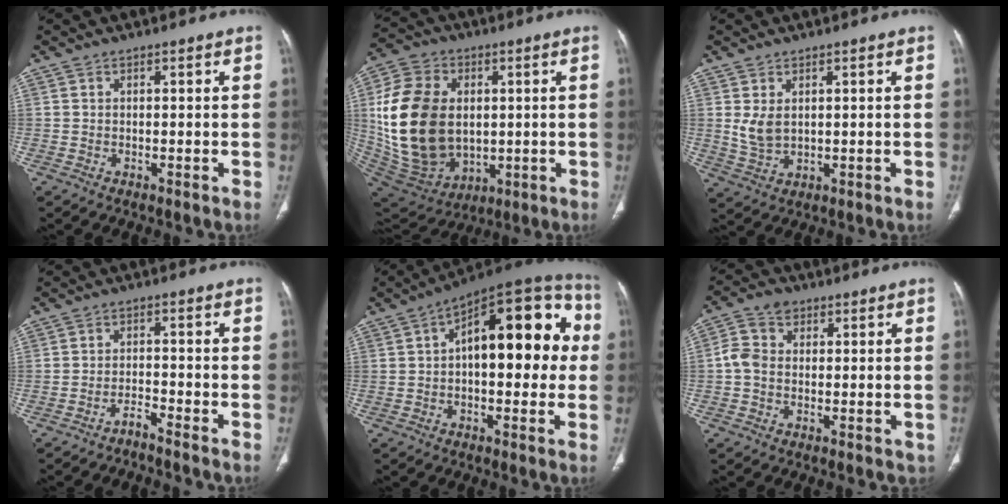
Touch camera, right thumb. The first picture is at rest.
{"total": 23.5, "force": [1.7, 16.8, 16.3], "torque": [-0.313, -0.009, 0.057]}
{"total": 4.4, "force": [1.2, 2.8, 3.1], "torque": [-0.060, -0.009, 0.035]}
{"total": 2.0, "force": [-1.9, -0.4, 0.6], "torque": [-0.017, 0.014, -0.037]}
{"total": 22.1, "force": [2.5, 10.7, 19.2], "torque": [-0.227, 0.039, 0.022]}
{"total": 6.7, "force": [0.6, 5.6, 3.6], "torque": [-0.057, 0.015, 0.008]}